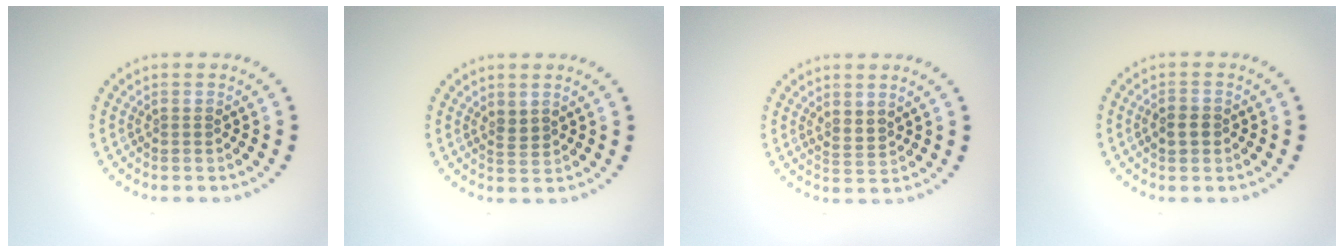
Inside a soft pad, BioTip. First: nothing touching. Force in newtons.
{"total": 1.2, "press": 1.0, "slide": 0.7}
{"total": 1.7, "press": 1.4, "slide": 0.9}
{"total": 1.8, "press": 1.8, "slide": 0.2}